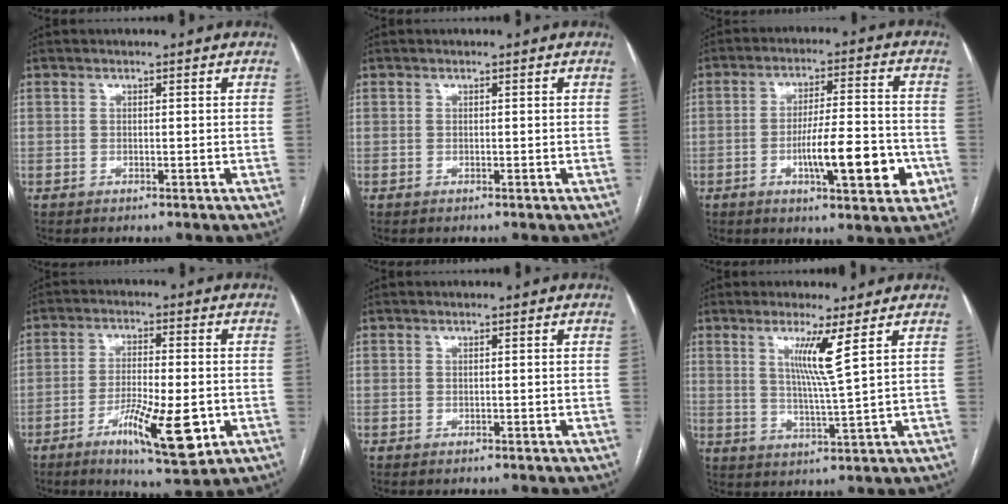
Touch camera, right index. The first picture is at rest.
{"total": 0.0}
{"total": 12.3, "force": [-3.9, 2.3, 11.5], "torque": [-0.178, 0.006, -0.057]}
{"total": 11.1, "force": [-4.0, 2.0, 10.1], "torque": [-0.167, -0.017, -0.061]}
{"total": 0.0}
{"total": 6.2, "force": [2.7, -1.5, 5.3], "torque": [-0.096, -0.017, 0.051]}